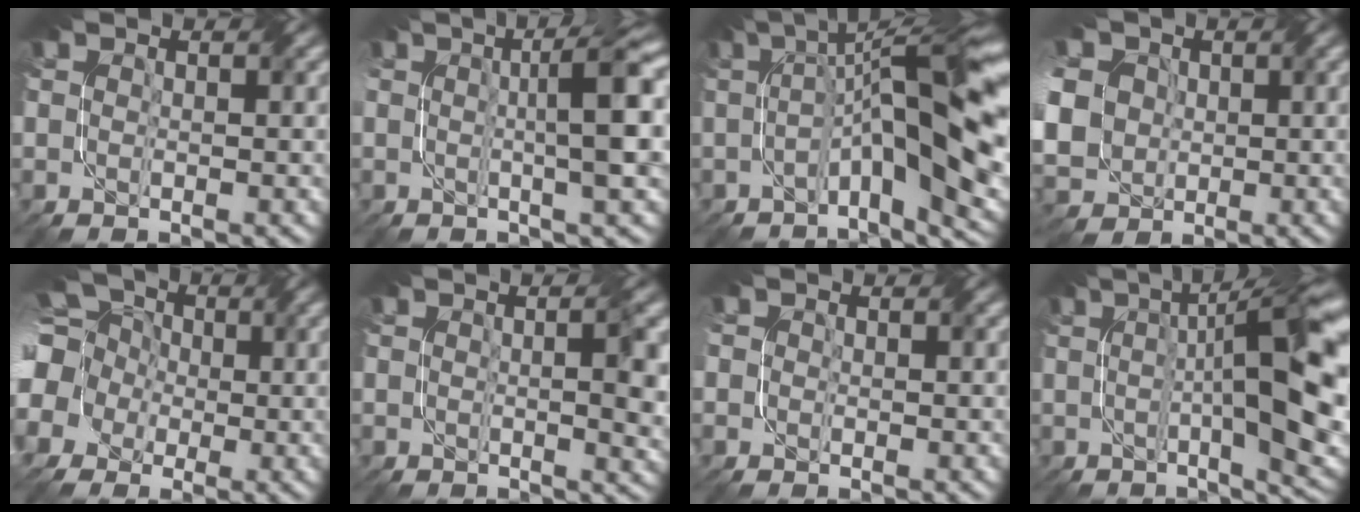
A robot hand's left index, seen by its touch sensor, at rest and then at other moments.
{"total": 6.3, "force": [0.9, 1.0, 6.1], "torque": [-0.077, 0.018, 0.007]}
{"total": 11.4, "force": [-0.2, 2.7, 11.1], "torque": [-0.161, 0.021, -0.013]}
{"total": 12.7, "force": [2.1, 10.7, 6.4], "torque": [-0.162, 0.019, 0.007]}
{"total": 14.1, "force": [0.7, 12.3, 6.8], "torque": [-0.183, 0.017, -0.036]}
{"total": 4.4, "force": [0.4, 1.4, 4.1], "torque": [-0.040, 0.007, 0.001]}
{"total": 0.7, "force": [-0.2, 0.7, -0.1], "torque": [0.002, -0.004, -0.005]}
{"total": 12.4, "force": [0.8, 3.0, 12.0], "torque": [-0.147, 0.014, 0.018]}